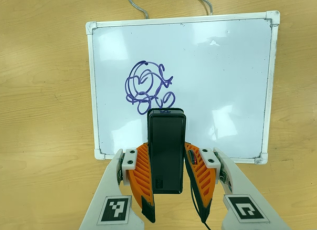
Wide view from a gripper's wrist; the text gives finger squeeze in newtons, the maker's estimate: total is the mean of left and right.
{"total": 3.3, "left": 1.9, "right": 4.8}